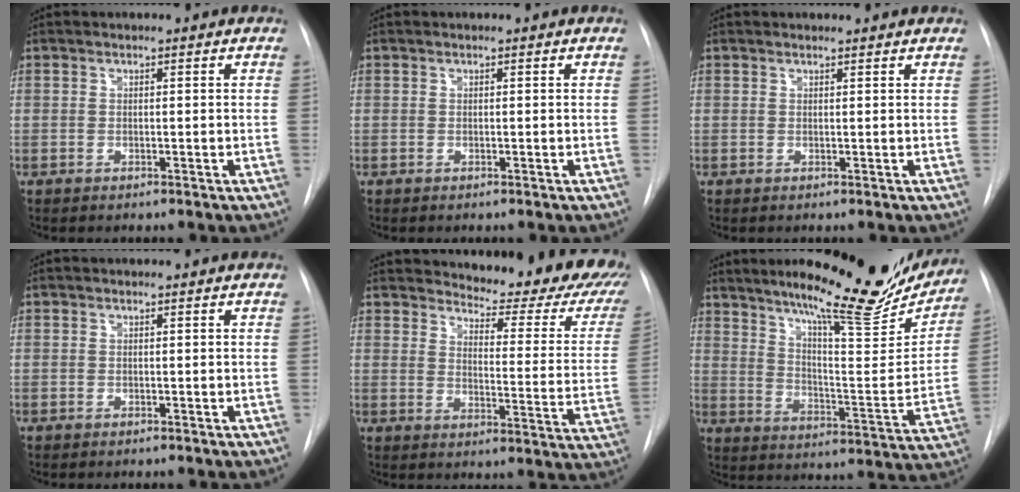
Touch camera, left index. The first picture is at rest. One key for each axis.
{"total": 0.0}
{"total": 2.6, "fx": 2.6, "fy": 0.3, "fz": 0.4, "tx": -0.010, "ty": 0.014, "tz": 0.027}
{"total": 0.0}
{"total": 22.4, "fx": 20.2, "fy": 4.5, "fz": 8.4, "tx": -0.106, "ty": -0.099, "tz": 0.223}
{"total": 22.0, "fx": 18.0, "fy": 3.4, "fz": 12.1, "tx": -0.176, "ty": -0.036, "tz": 0.245}